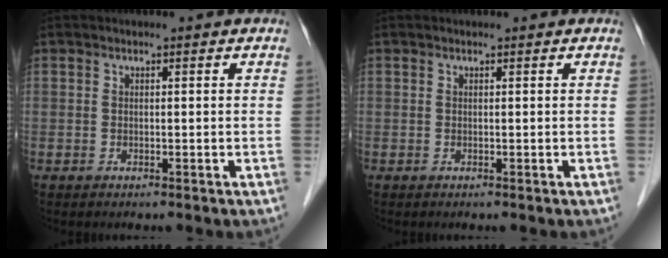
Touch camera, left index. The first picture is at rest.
{"total": 0.0}